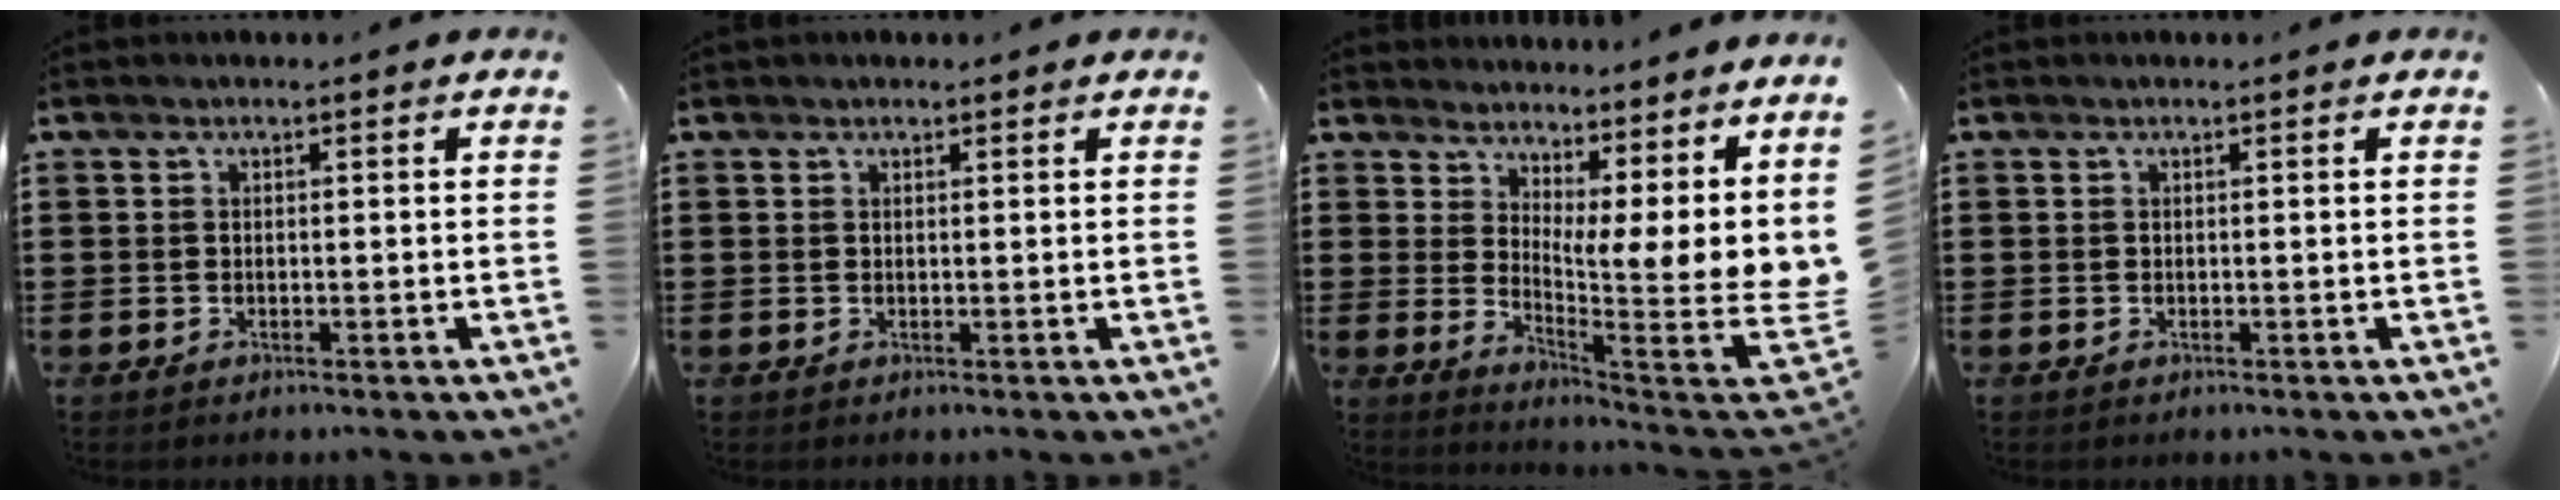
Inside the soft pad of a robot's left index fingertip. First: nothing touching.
{"total": 0.7, "force": [0.7, 0.2, -0.1], "torque": [-0.001, 0.001, 0.013]}
{"total": 6.1, "force": [3.1, 1.1, 5.1], "torque": [-0.084, -0.063, 0.048]}
{"total": 0.0}